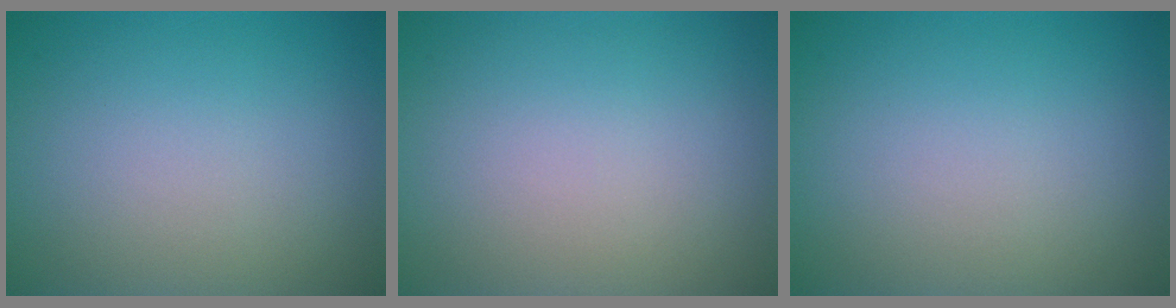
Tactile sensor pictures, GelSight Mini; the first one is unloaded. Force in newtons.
{"total": 0.0}
{"total": 0.0}